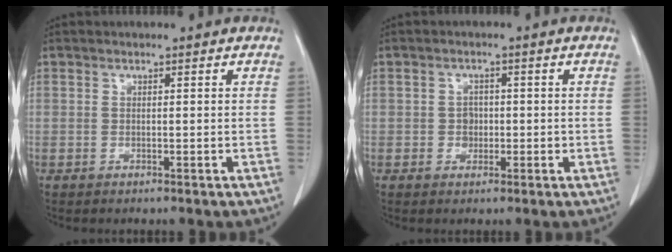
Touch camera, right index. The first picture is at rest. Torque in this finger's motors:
{"motor_torque": [-0.02, 0.01, 0.00, 0.00]}